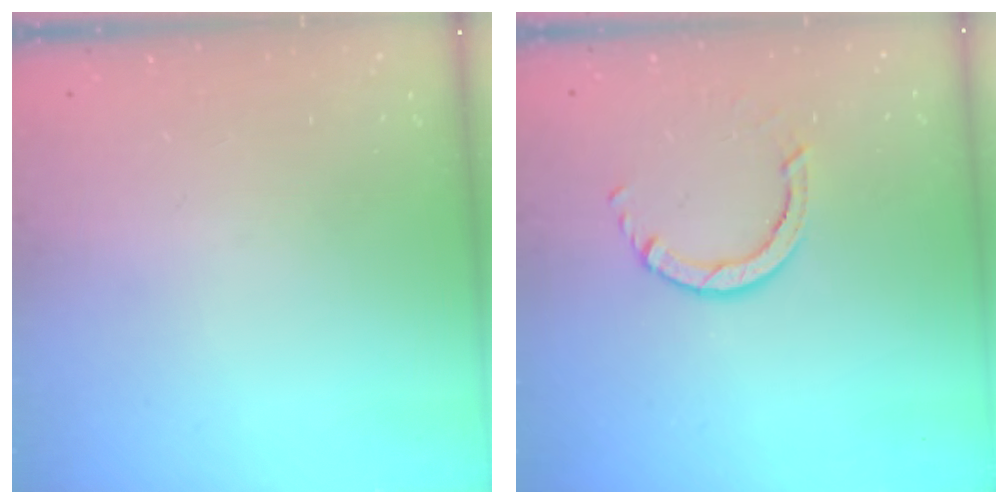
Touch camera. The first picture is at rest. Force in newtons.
{"total": 3.0, "press": 3.0, "slide": 0.4}